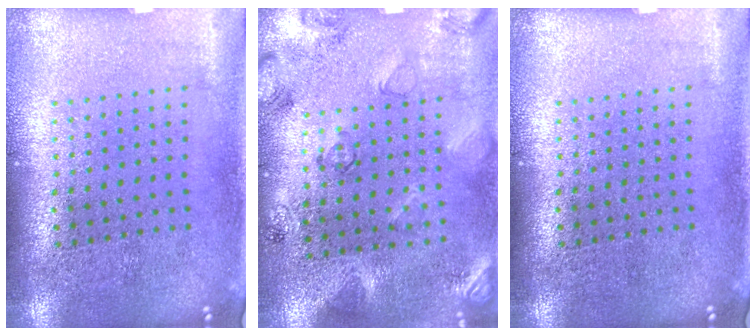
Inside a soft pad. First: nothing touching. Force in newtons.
{"total": 2.5, "press": 2.0, "slide": 1.5}
{"total": 0.0}